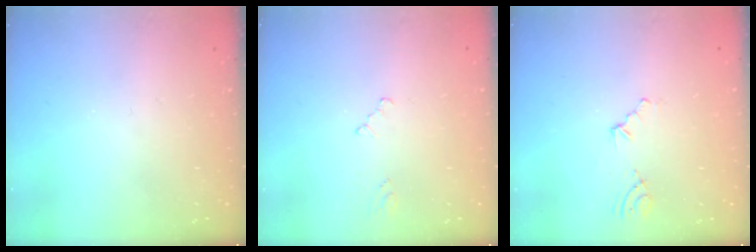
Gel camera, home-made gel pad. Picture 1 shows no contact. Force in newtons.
{"total": 0.0}
{"total": 2.7, "press": 1.9, "slide": 2.0}